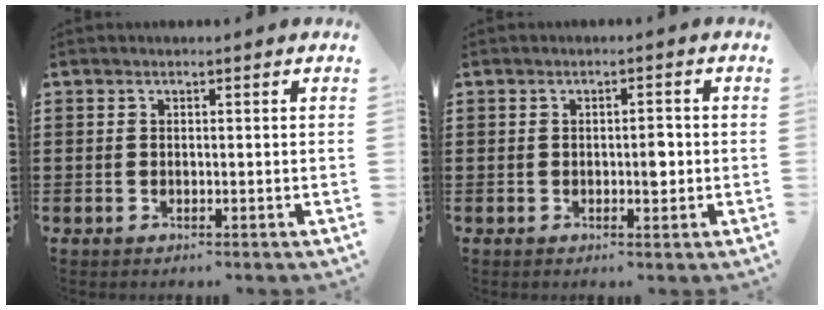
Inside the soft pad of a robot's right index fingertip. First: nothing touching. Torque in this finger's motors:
{"motor_torque": [0.04, 0.05, 0.07, 0.02]}